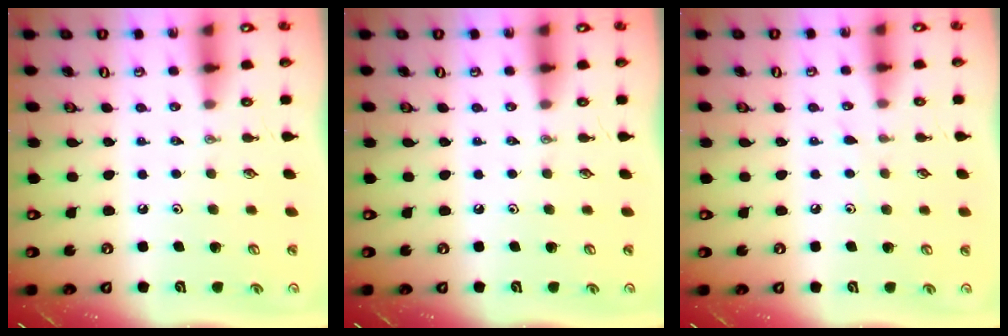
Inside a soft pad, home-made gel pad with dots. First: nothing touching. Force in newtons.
{"total": 0.0}
{"total": 2.5, "press": 2.4, "slide": 0.3}